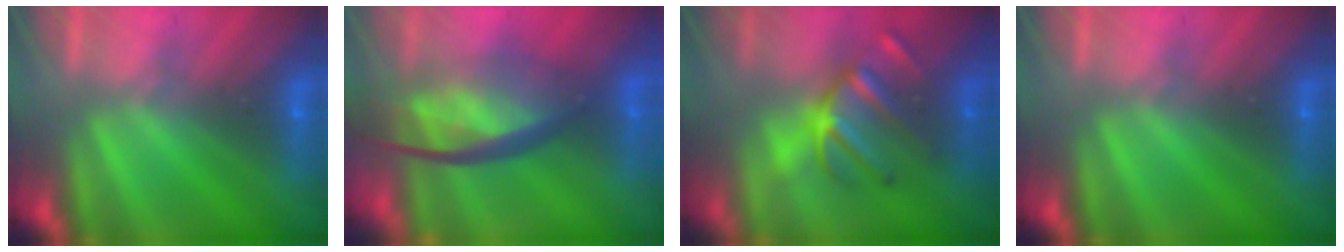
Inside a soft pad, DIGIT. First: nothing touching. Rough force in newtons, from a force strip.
{"total": 10.2}
{"total": 2.8}
{"total": 0.0}